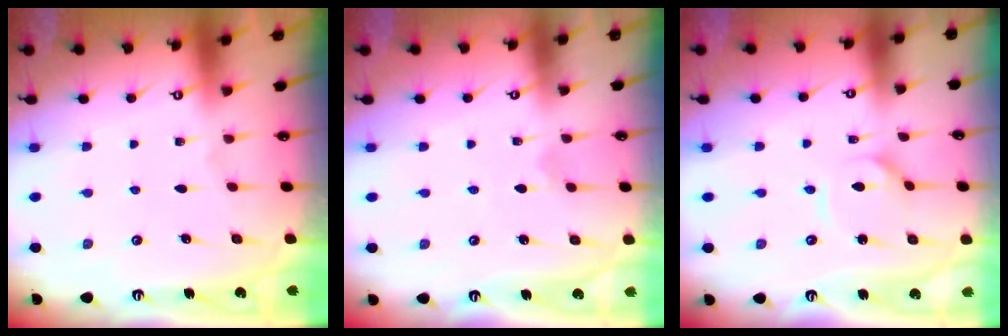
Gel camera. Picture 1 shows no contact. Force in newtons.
{"total": 1.2, "press": 1.2, "slide": 0.2}
{"total": 3.7, "press": 3.7, "slide": 0.1}